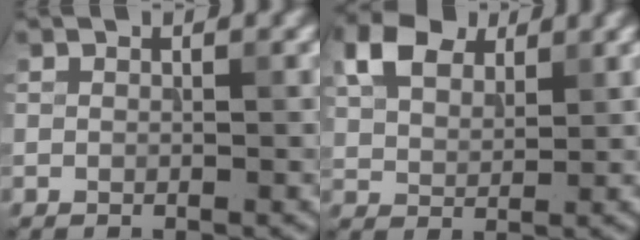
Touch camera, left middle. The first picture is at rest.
{"total": 5.3, "force": [2.9, 3.3, 3.0], "torque": [-0.071, 0.010, 0.055]}